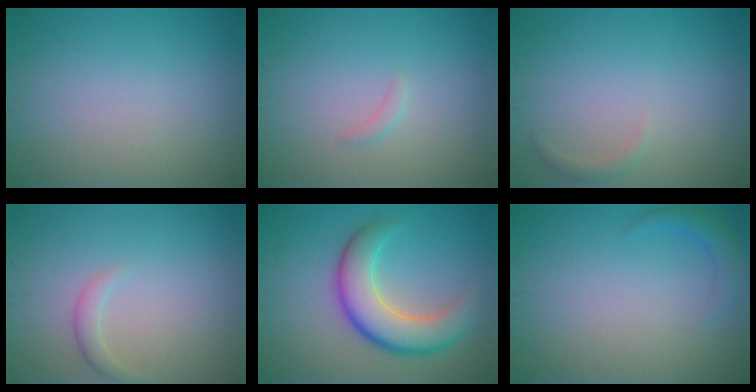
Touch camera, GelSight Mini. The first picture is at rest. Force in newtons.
{"total": 0.6, "press": 0.6, "slide": 0.1}
{"total": 0.8, "press": 0.8, "slide": 0.0}
{"total": 1.2, "press": 1.2, "slide": 0.0}
{"total": 7.0, "press": 7.0, "slide": 0.5}
{"total": 1.6, "press": 1.6, "slide": 0.2}